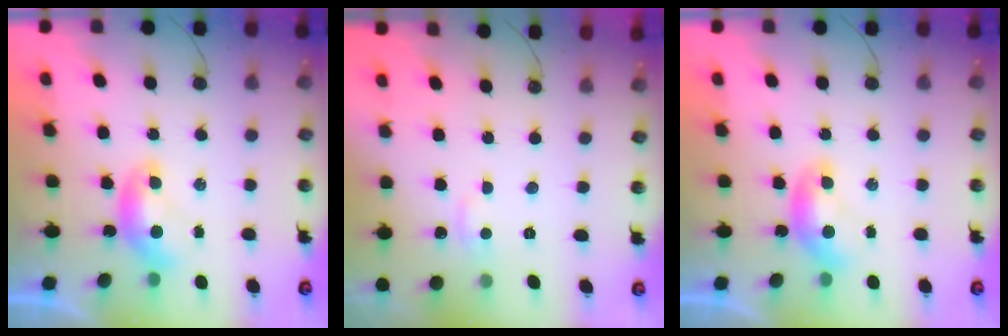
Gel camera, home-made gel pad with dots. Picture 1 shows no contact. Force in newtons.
{"total": 1.5, "press": 1.4, "slide": 0.7}
{"total": 0.0}